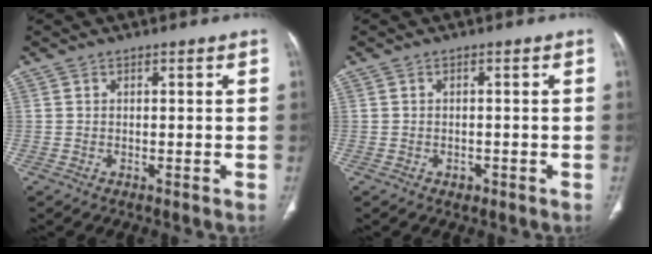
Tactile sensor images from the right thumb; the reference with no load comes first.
{"total": 1.3, "force": [-0.6, 1.0, 0.5], "torque": [-0.006, 0.003, -0.007]}